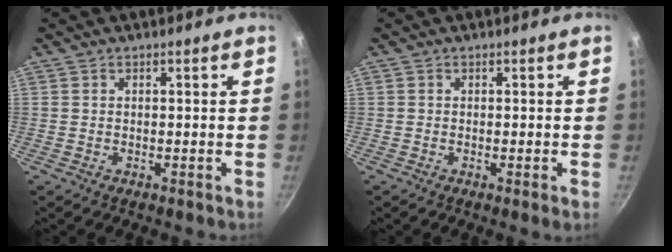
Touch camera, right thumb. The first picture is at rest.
{"total": 1.0, "force": [-0.3, -0.1, 0.9], "torque": [-0.016, -0.004, -0.008]}